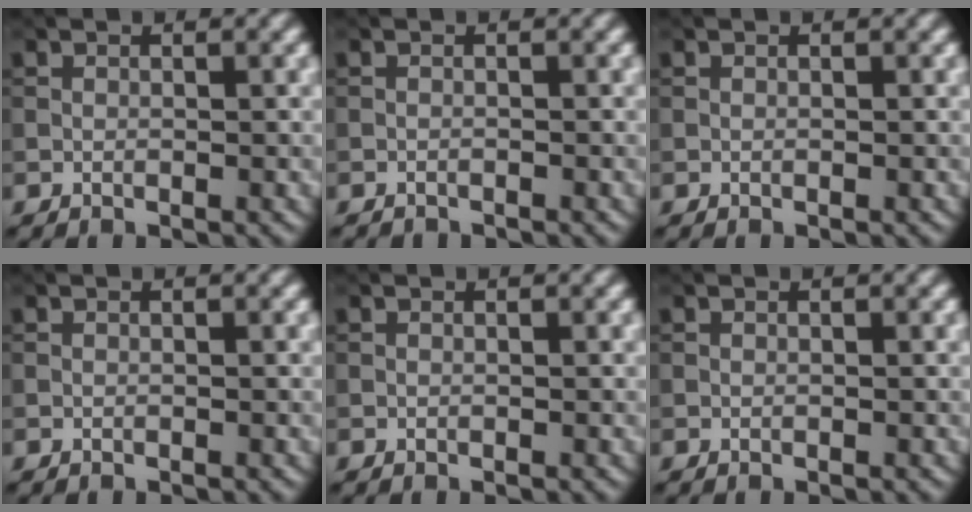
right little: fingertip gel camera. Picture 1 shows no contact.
{"total": 1.1, "force": [-1.1, 0.1, 0.1], "torque": [0.000, -0.008, -0.024]}
{"total": 0.0}
{"total": 0.0}
{"total": 0.0}
{"total": 0.0}